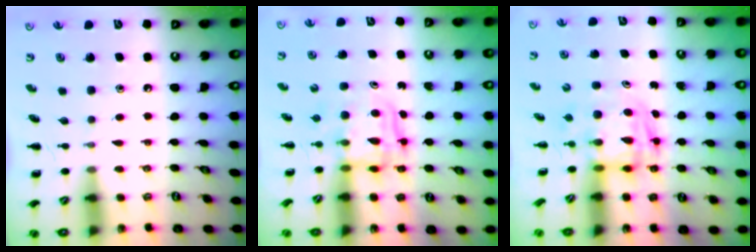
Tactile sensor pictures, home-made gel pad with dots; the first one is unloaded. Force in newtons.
{"total": 3.4, "press": 3.4, "slide": 0.2}
{"total": 2.7, "press": 2.6, "slide": 0.5}